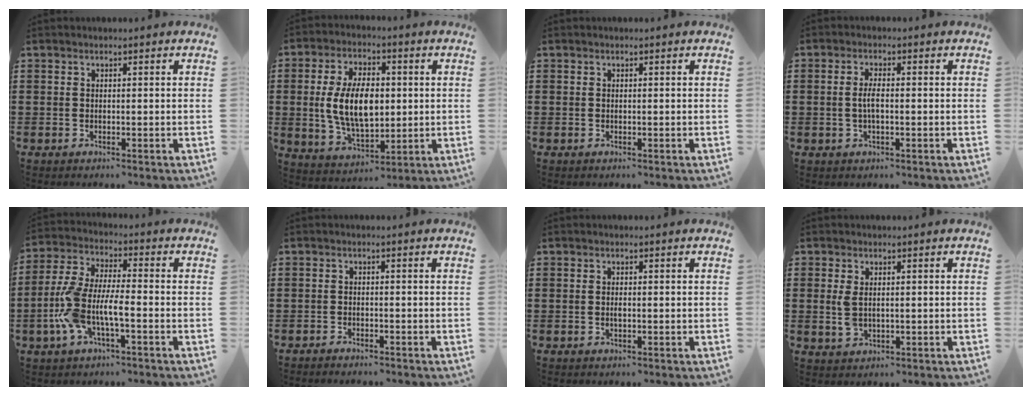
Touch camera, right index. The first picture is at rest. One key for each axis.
{"total": 10.4, "fx": 0.5, "fy": 5.8, "fz": 8.6, "tx": -0.174, "ty": 0.001, "tz": 0.005}
{"total": 0.0}
{"total": 3.1, "fx": -0.1, "fy": 1.0, "fz": 2.9, "tx": -0.063, "ty": -0.004, "tz": -0.005}
{"total": 7.7, "fx": -2.9, "fy": 2.3, "fz": 6.8, "tx": -0.180, "ty": -0.018, "tz": -0.067}
{"total": 1.1, "fx": -1.1, "fy": 0.0, "fz": 0.0, "tx": -0.004, "ty": 0.002, "tz": -0.023}
{"total": 0.8, "fx": -0.1, "fy": 0.3, "fz": 0.7, "tx": -0.015, "ty": 0.001, "tz": -0.003}
{"total": 2.8, "fx": 0.3, "fy": 1.5, "fz": 2.3, "tx": -0.063, "ty": 0.000, "tz": 0.000}